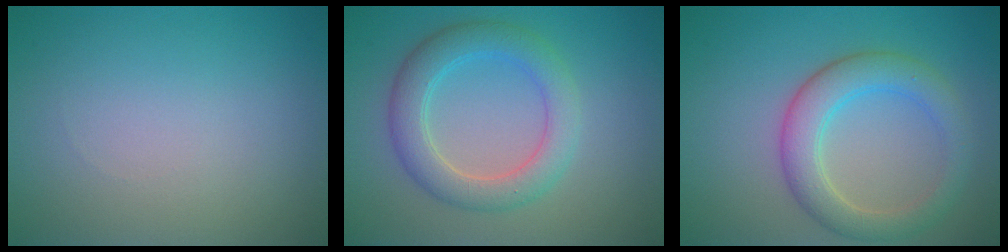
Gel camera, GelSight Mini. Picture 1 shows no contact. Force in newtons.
{"total": 4.6, "press": 4.6, "slide": 0.2}
{"total": 4.6, "press": 4.6, "slide": 0.1}